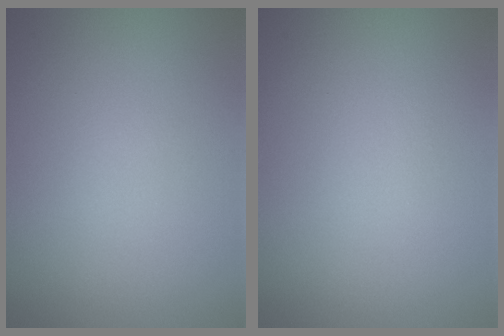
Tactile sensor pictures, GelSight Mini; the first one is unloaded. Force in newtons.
{"total": 0.0}